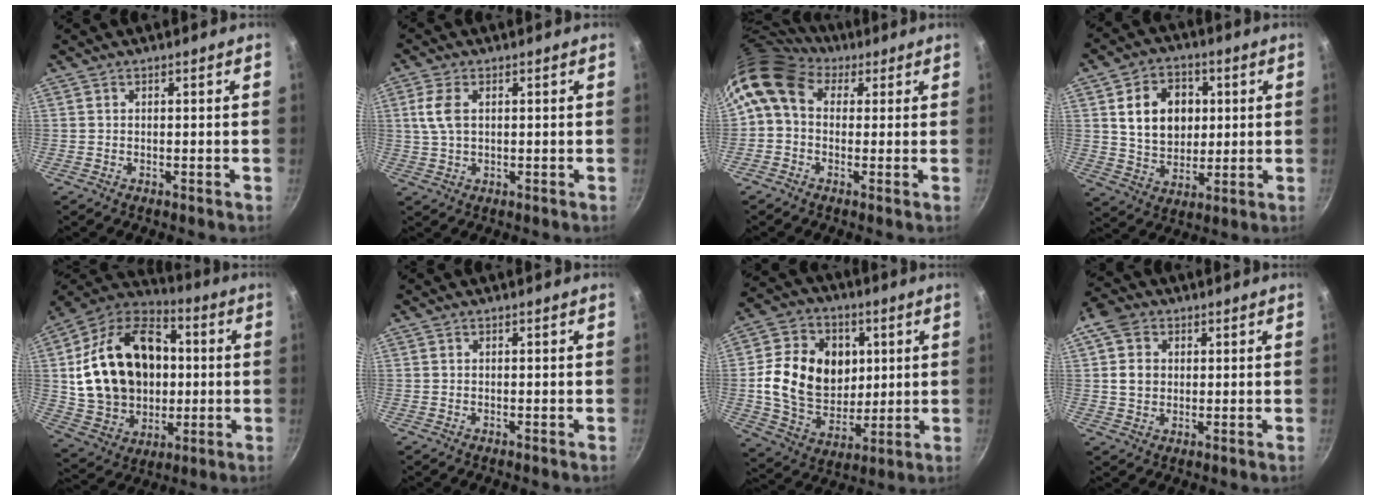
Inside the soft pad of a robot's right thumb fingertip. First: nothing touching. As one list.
[{"total": 5.1, "force": [1.3, 3.0, 3.9], "torque": [-0.082, 0.002, 0.024]}, {"total": 10.4, "force": [3.4, 7.7, 6.1], "torque": [-0.102, 0.018, 0.038]}, {"total": 13.0, "force": [2.8, 10.0, 7.8], "torque": [-0.101, -0.004, 0.049]}, {"total": 26.6, "force": [2.2, 19.4, 18.0], "torque": [-0.288, 0.028, 0.046]}, {"total": 0.0}, {"total": 18.9, "force": [2.8, 14.6, 11.5], "torque": [-0.179, -0.004, 0.054]}, {"total": 6.9, "force": [1.4, 5.6, 3.7], "torque": [-0.046, 0.005, 0.019]}]